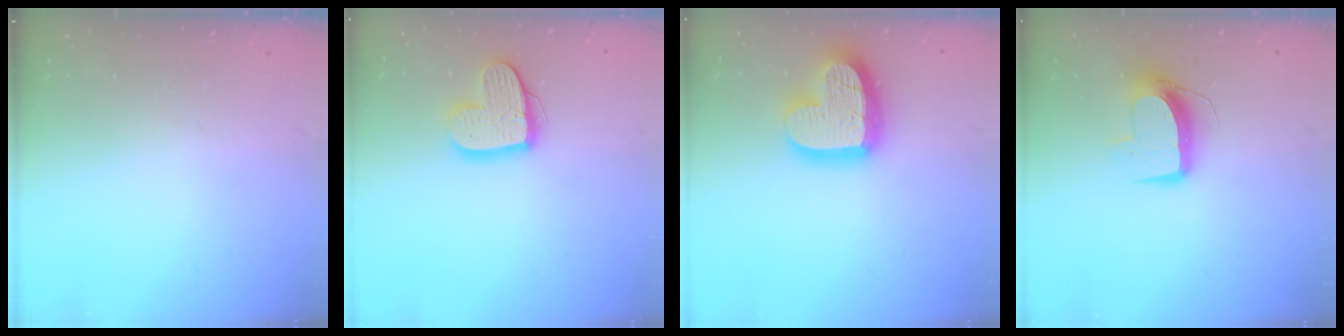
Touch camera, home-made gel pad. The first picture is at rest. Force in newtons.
{"total": 14.1, "press": 14.0, "slide": 1.1}
{"total": 20.3, "press": 20.2, "slide": 1.7}
{"total": 9.7, "press": 9.7, "slide": 0.6}